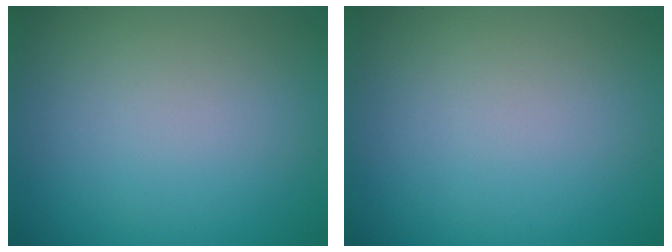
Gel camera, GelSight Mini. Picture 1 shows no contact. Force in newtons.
{"total": 0.0}